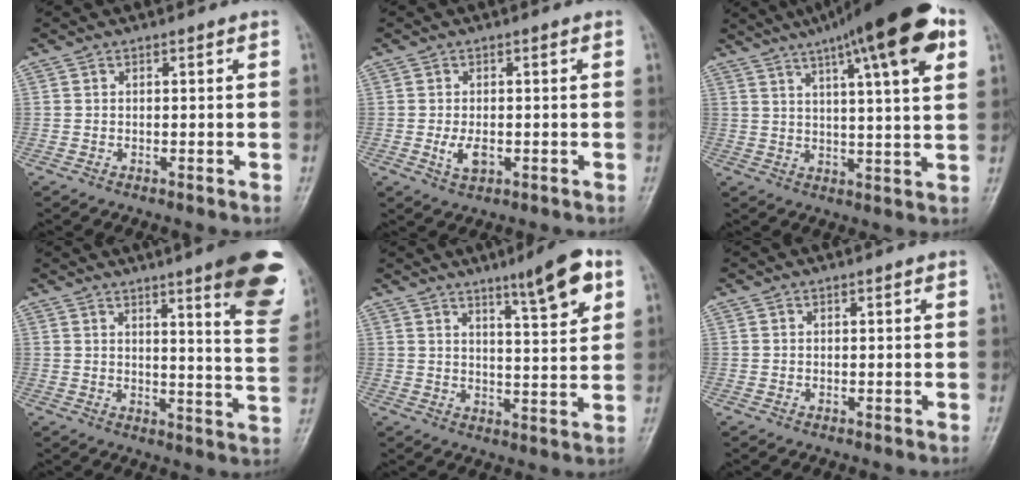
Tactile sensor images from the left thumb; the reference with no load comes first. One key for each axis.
{"total": 3.5, "fx": -0.7, "fy": 1.8, "fz": 2.9, "tx": -0.054, "ty": -0.001, "tz": -0.008}
{"total": 20.0, "fx": 10.3, "fy": 3.8, "fz": 16.7, "tx": -0.244, "ty": -0.002, "tz": 0.149}
{"total": 16.7, "fx": 9.8, "fy": 2.3, "fz": 13.4, "tx": -0.136, "ty": -0.053, "tz": 0.114}
{"total": 10.2, "fx": 5.7, "fy": 1.7, "fz": 8.3, "tx": -0.114, "ty": -0.029, "tz": 0.085}
{"total": 0.0}